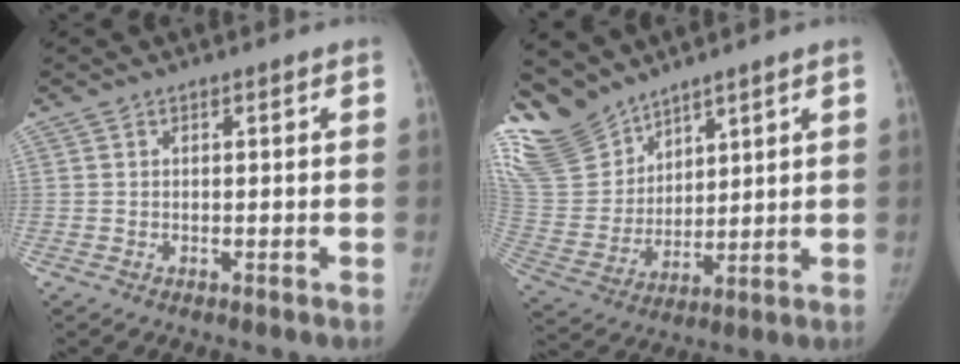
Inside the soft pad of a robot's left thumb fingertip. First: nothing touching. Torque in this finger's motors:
{"motor_torque": [1.09, -0.68, 1.00, -1.06, -0.05]}